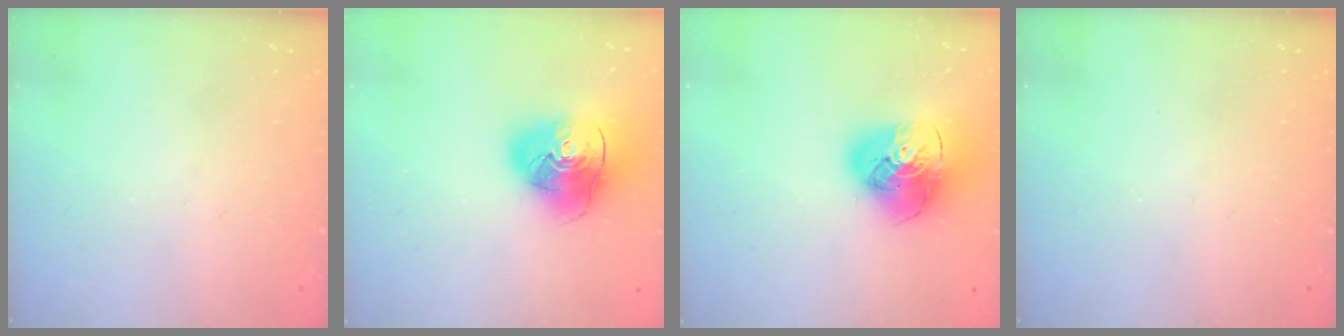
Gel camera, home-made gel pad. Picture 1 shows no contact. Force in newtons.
{"total": 17.9, "press": 17.8, "slide": 2.3}
{"total": 17.1, "press": 17.0, "slide": 2.1}
{"total": 0.0}